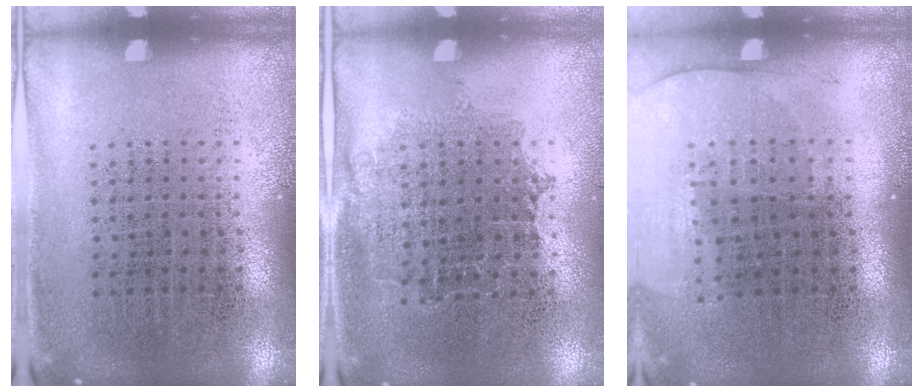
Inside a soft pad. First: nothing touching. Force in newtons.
{"total": 0.9, "press": 0.7, "slide": 0.6}
{"total": 1.4, "press": 1.3, "slide": 0.5}